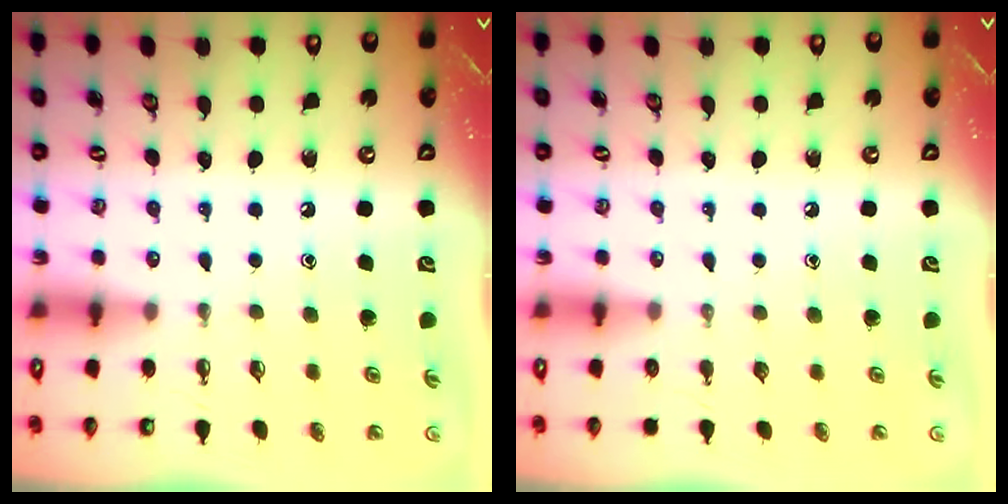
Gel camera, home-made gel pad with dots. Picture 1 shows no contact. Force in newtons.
{"total": 0.0}